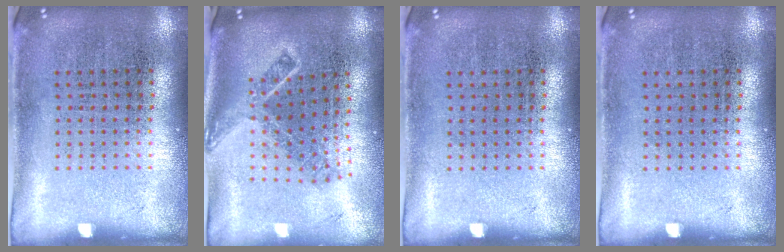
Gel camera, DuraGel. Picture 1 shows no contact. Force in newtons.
{"total": 1.9, "press": 1.3, "slide": 1.4}
{"total": 0.0}
{"total": 0.0}